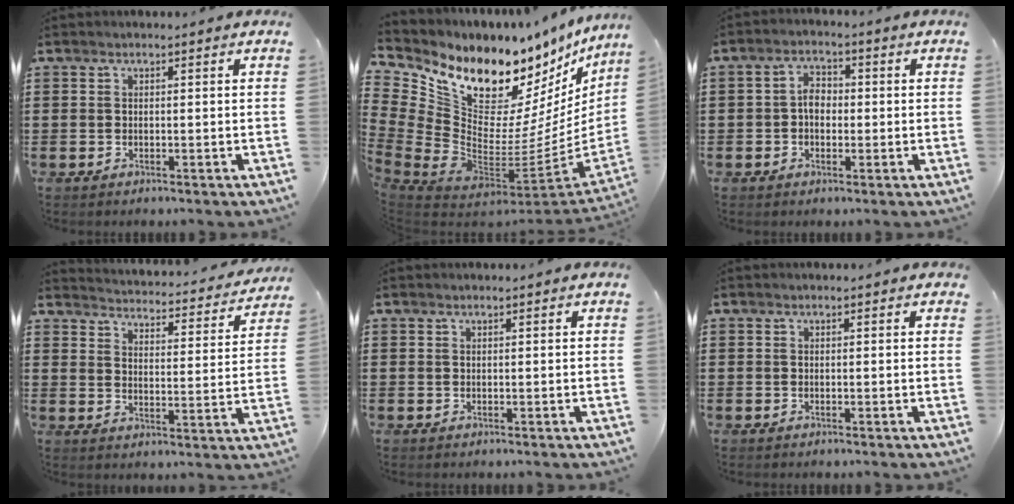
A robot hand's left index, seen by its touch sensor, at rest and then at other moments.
{"total": 12.1, "force": [8.5, 6.1, 6.1], "torque": [-0.121, -0.093, 0.145]}
{"total": 3.4, "force": [-0.1, 2.2, 2.6], "torque": [-0.051, 0.007, -0.005]}
{"total": 3.4, "force": [3.4, -0.3, 0.2], "torque": [-0.028, -0.034, 0.051]}
{"total": 0.0}
{"total": 0.0}